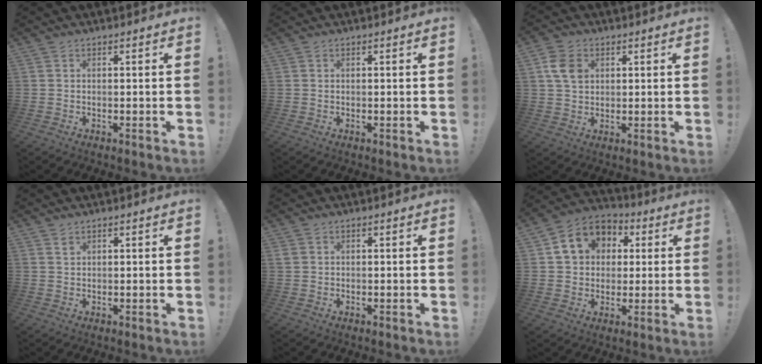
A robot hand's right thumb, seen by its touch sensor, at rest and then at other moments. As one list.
[{"total": 0.0}, {"total": 7.5, "force": [2.2, 5.7, 4.4], "torque": [-0.060, 0.004, 0.045]}, {"total": 1.0, "force": [0.8, 0.6, 0.3], "torque": [0.006, -0.006, 0.012]}, {"total": 1.1, "force": [0.4, 0.8, 0.5], "torque": [-0.011, 0.003, 0.008]}, {"total": 12.6, "force": [3.6, 10.6, 5.8], "torque": [-0.084, -0.001, 0.075]}]